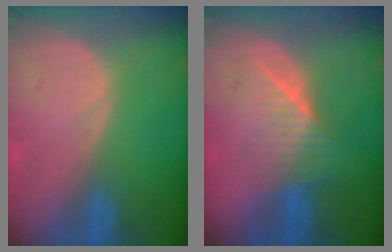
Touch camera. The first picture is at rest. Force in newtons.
{"total": 6.2, "press": 5.8, "slide": 2.1}